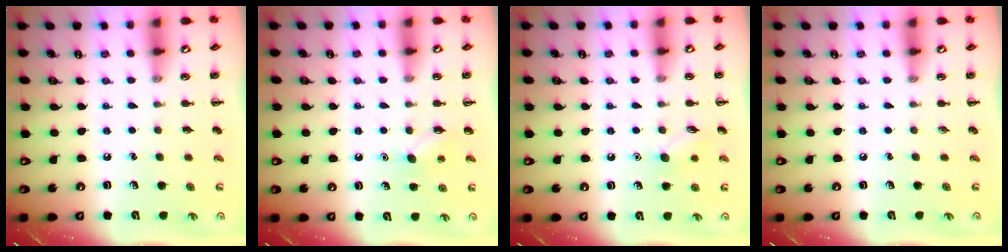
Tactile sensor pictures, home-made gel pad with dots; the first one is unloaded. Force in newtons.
{"total": 5.3, "press": 5.1, "slide": 1.5}
{"total": 7.5, "press": 7.2, "slide": 2.1}
{"total": 0.0}